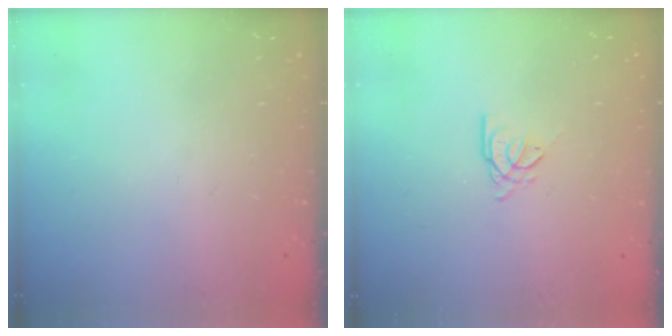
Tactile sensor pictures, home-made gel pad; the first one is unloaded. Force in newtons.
{"total": 0.9, "press": 0.8, "slide": 0.2}